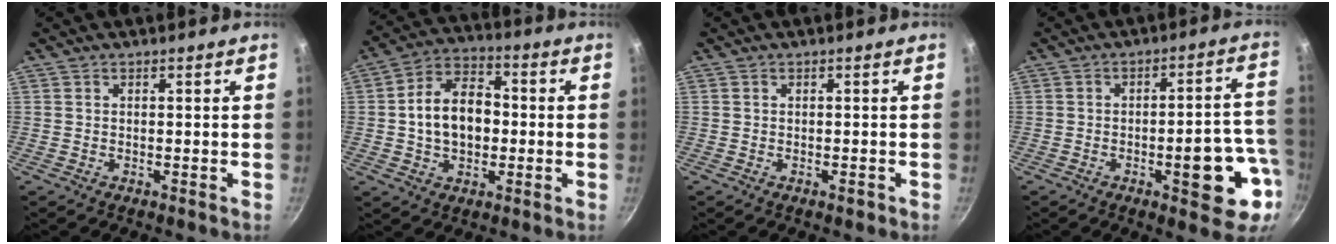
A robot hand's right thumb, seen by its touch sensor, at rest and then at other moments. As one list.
[{"total": 12.3, "force": [-0.4, 8.6, 8.8], "torque": [-0.119, 0.028, -0.016]}, {"total": 0.9, "force": [-0.5, 0.5, 0.6], "torque": [-0.006, 0.004, -0.008]}, {"total": 12.9, "force": [-4.4, 4.7, 11.3], "torque": [-0.110, 0.035, -0.054]}]